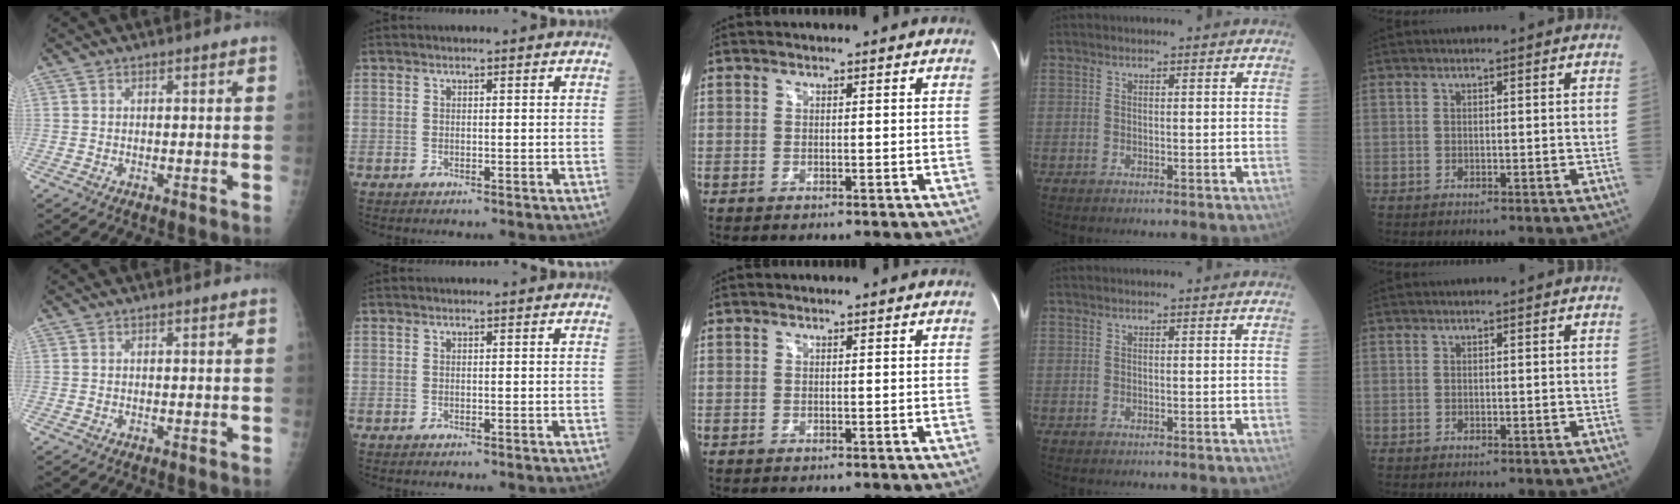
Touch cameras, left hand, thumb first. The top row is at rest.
{}